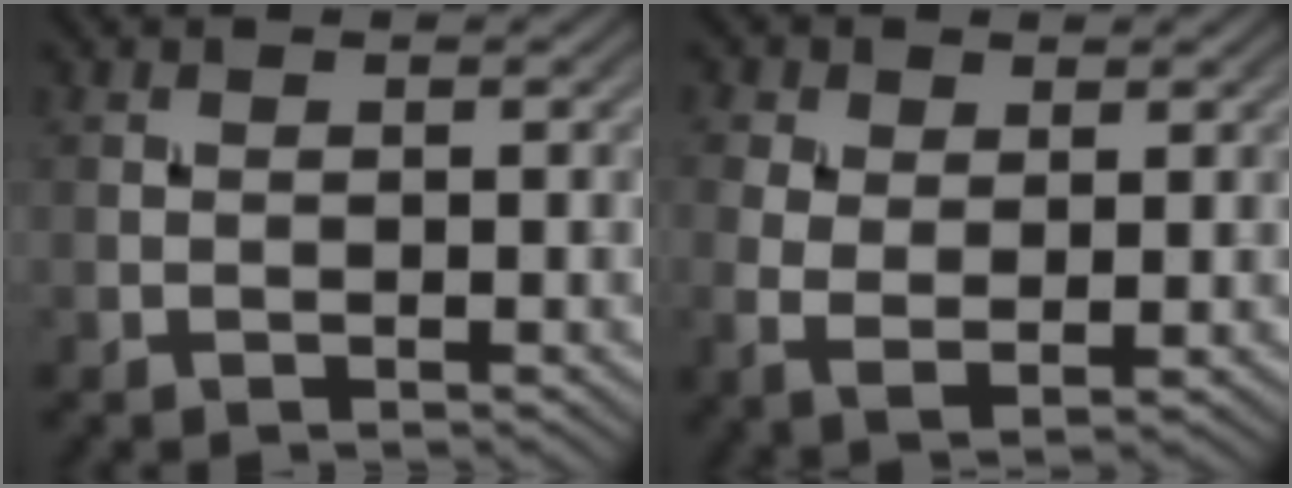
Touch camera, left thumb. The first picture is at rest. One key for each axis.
{"total": 4.0, "fx": 1.2, "fy": 2.2, "fz": 3.1, "tx": -0.076, "ty": -0.002, "tz": 0.022}